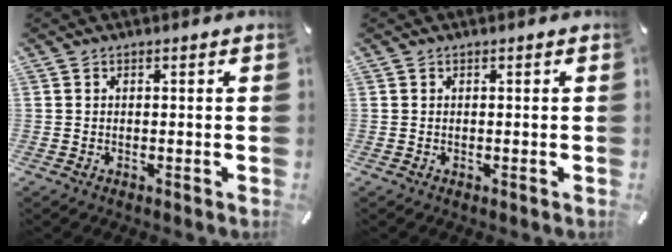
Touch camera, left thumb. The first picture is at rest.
{"total": 0.0}